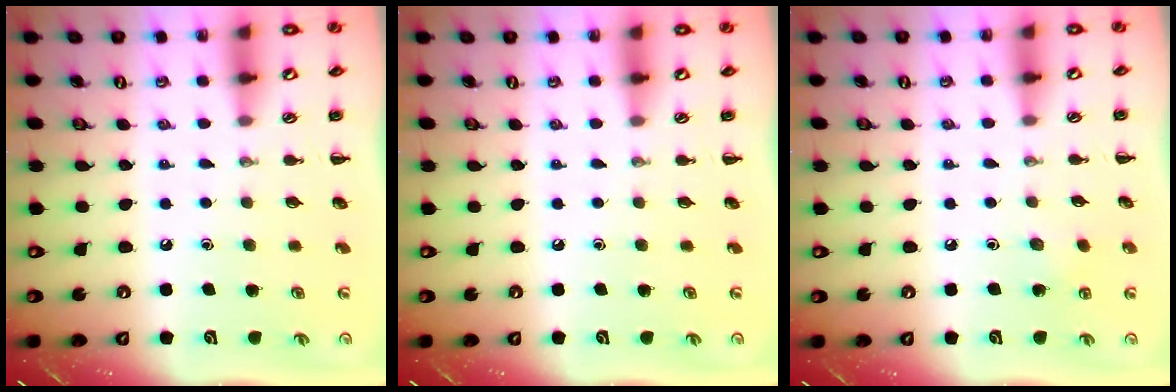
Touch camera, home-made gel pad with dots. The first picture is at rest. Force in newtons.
{"total": 0.0}
{"total": 5.6, "press": 5.4, "slide": 1.7}